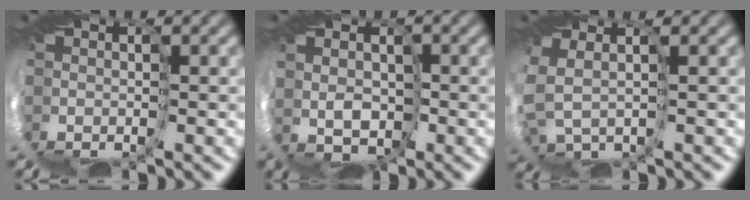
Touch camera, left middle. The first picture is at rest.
{"total": 2.1, "force": [1.9, 0.8, -0.1], "torque": [-0.005, 0.003, 0.032]}
{"total": 1.9, "force": [1.9, -0.1, 0.2], "torque": [-0.024, -0.011, 0.038]}